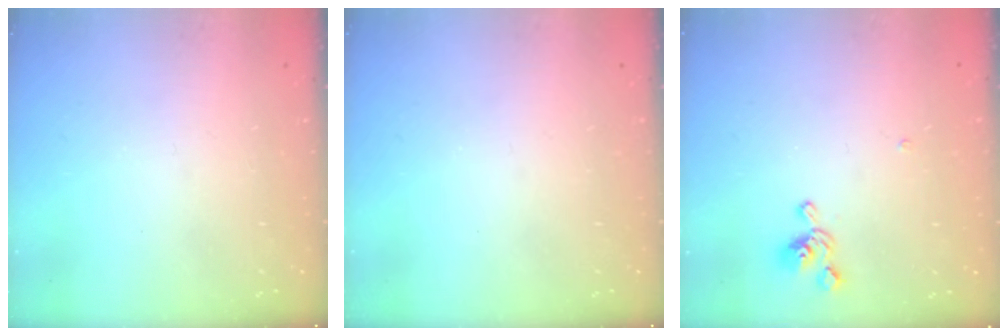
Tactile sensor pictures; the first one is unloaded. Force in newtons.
{"total": 0.0}
{"total": 4.8, "press": 4.8, "slide": 0.5}